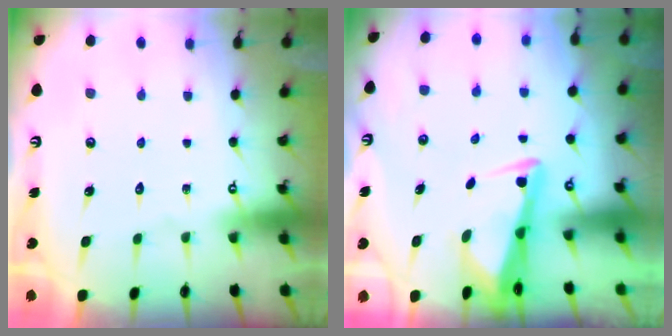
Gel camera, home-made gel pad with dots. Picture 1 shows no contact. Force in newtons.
{"total": 2.9, "press": 2.8, "slide": 0.7}